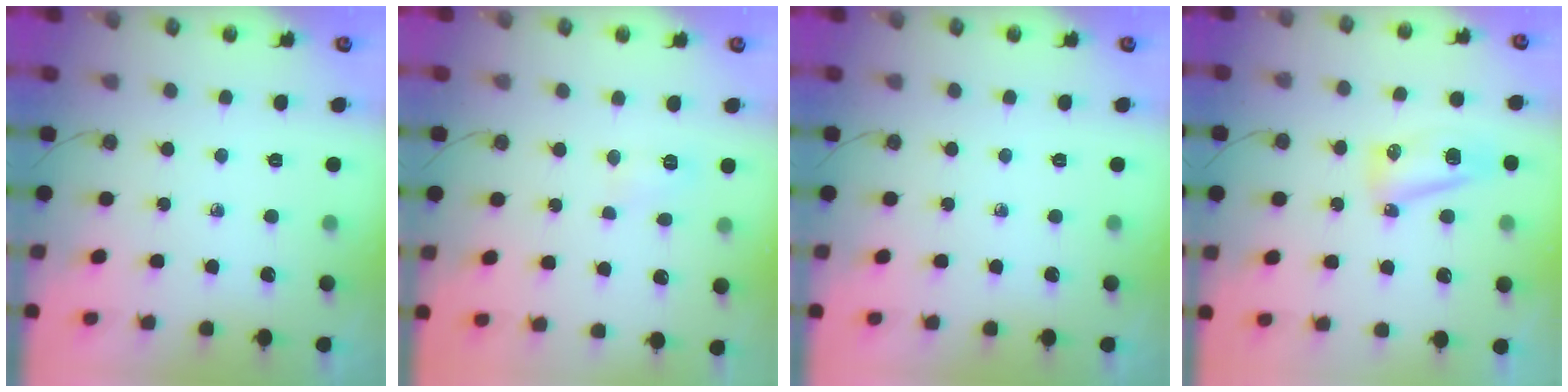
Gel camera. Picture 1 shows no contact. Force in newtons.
{"total": 6.3, "press": 6.3, "slide": 0.7}
{"total": 0.0}
{"total": 8.4, "press": 8.4, "slide": 0.9}